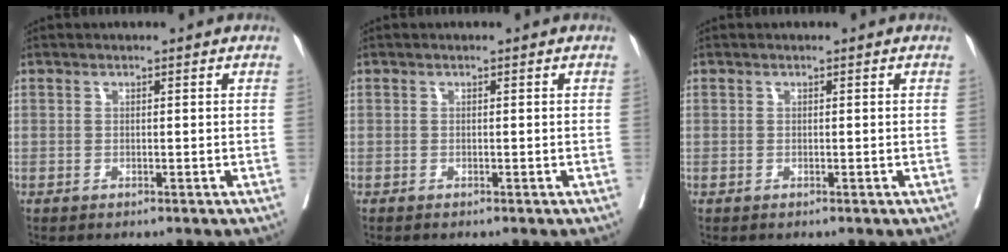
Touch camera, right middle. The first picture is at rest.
{"total": 0.0}
{"total": 0.0}